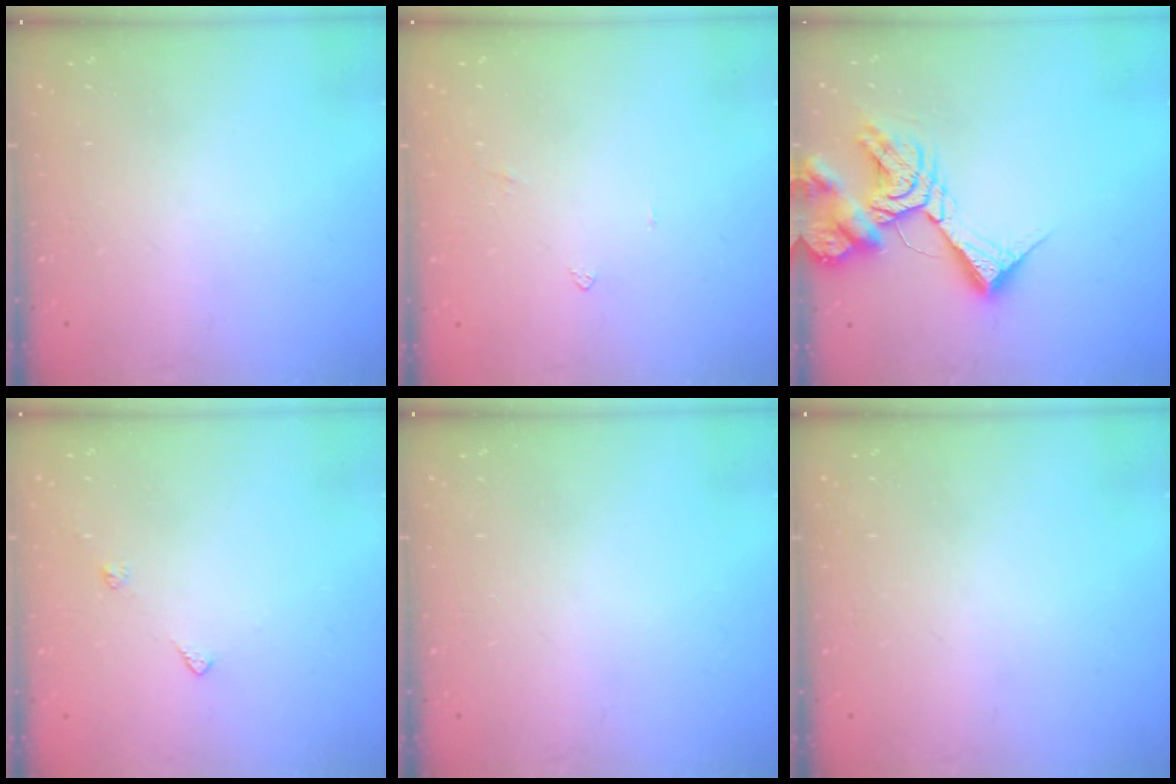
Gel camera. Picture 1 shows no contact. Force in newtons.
{"total": 1.9, "press": 1.8, "slide": 0.4}
{"total": 15.5, "press": 15.4, "slide": 1.7}
{"total": 5.5, "press": 5.5, "slide": 0.7}
{"total": 0.0}
{"total": 0.0}